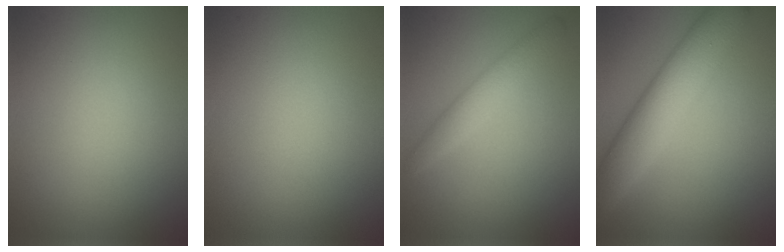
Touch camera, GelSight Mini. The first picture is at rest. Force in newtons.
{"total": 0.0}
{"total": 2.5, "press": 2.5, "slide": 0.1}
{"total": 6.7, "press": 6.7, "slide": 0.1}